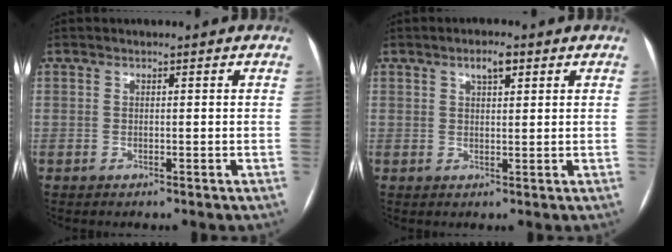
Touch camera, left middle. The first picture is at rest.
{"total": 2.9, "force": [1.6, 1.0, 2.2], "torque": [-0.038, 0.006, 0.027]}